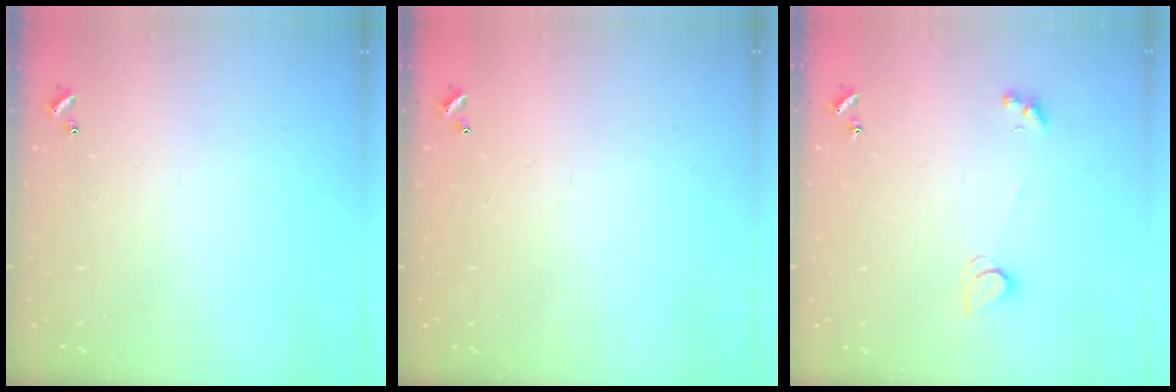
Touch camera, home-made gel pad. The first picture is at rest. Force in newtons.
{"total": 2.9, "press": 2.9, "slide": 0.1}
{"total": 2.1, "press": 2.1, "slide": 0.4}